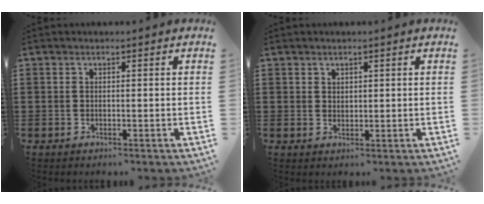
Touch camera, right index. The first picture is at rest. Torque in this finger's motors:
{"motor_torque": [-0.44, 0.33, -0.03, -0.01]}